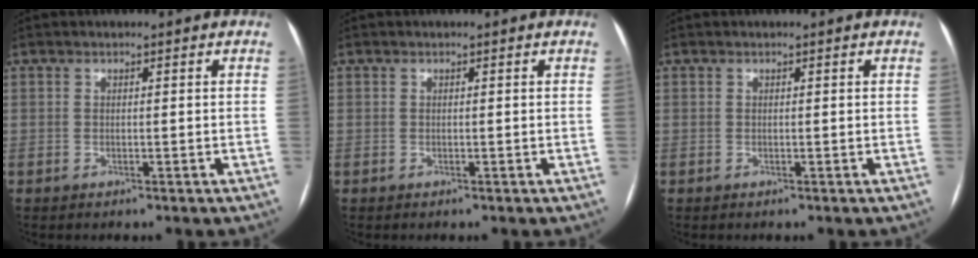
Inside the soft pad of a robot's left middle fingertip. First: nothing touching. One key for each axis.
{"total": 0.0}
{"total": 0.0}